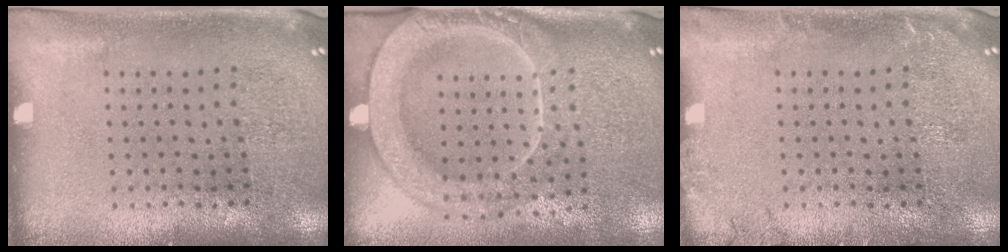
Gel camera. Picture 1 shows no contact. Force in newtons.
{"total": 2.3, "press": 2.2, "slide": 0.9}
{"total": 1.1, "press": 1.0, "slide": 0.3}